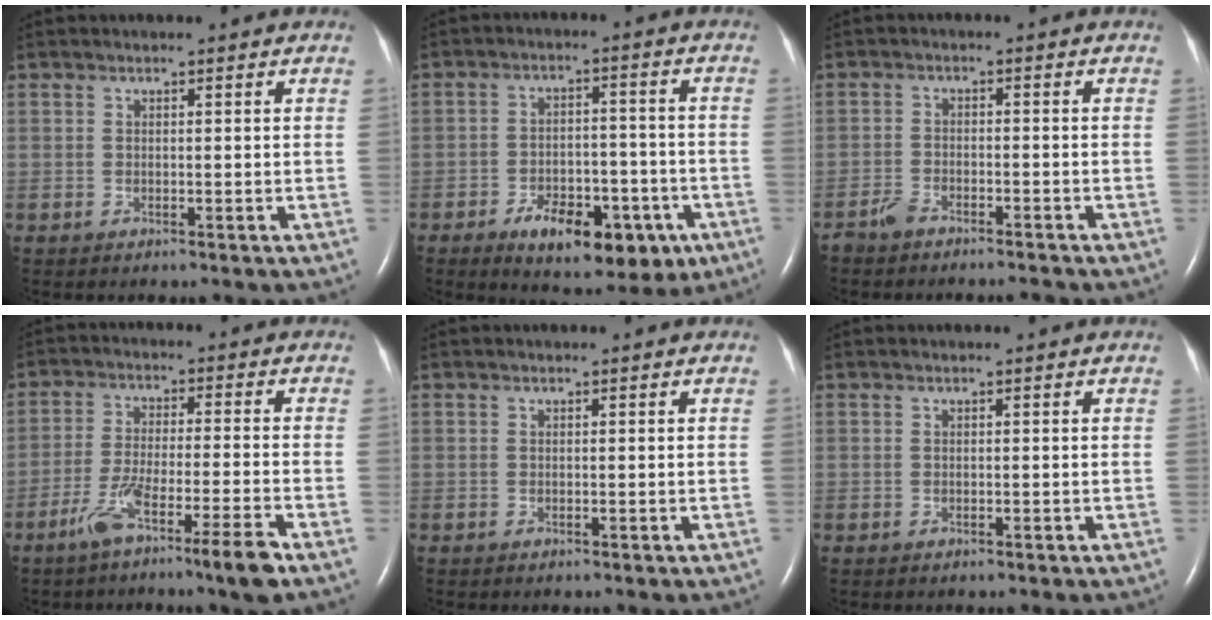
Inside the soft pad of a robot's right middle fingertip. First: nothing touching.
{"total": 12.6, "force": [-6.6, 5.9, 8.9], "torque": [-0.119, 0.007, -0.089]}
{"total": 3.6, "force": [-3.2, 0.8, 1.3], "torque": [-0.026, -0.004, -0.057]}
{"total": 9.2, "force": [-5.8, -0.6, 7.1], "torque": [-0.129, -0.019, -0.106]}
{"total": 0.0}
{"total": 0.0}